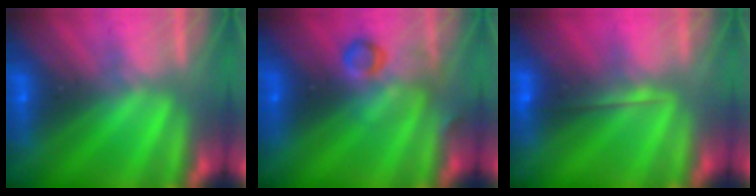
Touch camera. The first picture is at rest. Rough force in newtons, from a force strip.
{"total": 2.9}
{"total": 2.0}